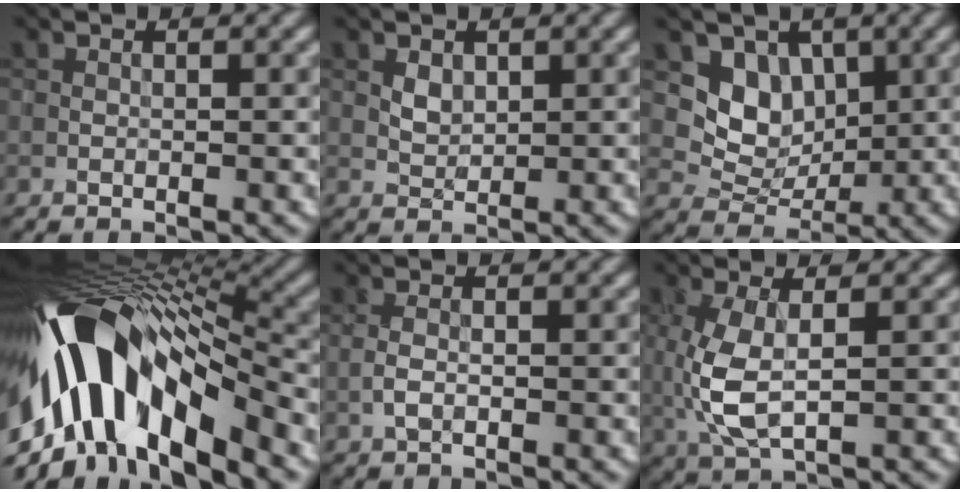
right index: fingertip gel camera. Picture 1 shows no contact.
{"total": 1.2, "force": [0.7, 0.8, 0.3], "torque": [-0.008, 0.003, 0.018]}
{"total": 4.2, "force": [1.6, 3.4, 1.9], "torque": [-0.032, -0.006, 0.025]}
{"total": 14.5, "force": [-4.3, 7.3, 11.8], "torque": [-0.209, 0.018, -0.077]}
{"total": 0.7, "force": [-0.2, 0.2, 0.6], "torque": [-0.014, 0.004, -0.008]}
{"total": 4.1, "force": [0.2, 1.7, 3.8], "torque": [-0.100, -0.002, 0.005]}